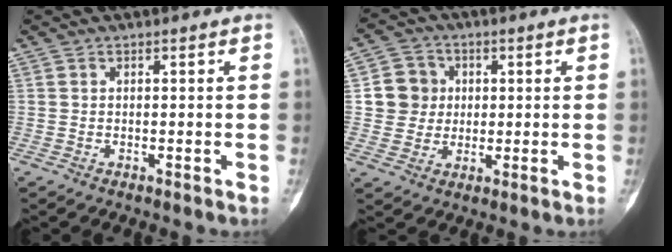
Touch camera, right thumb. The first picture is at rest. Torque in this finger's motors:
{"motor_torque": [0.14, 1.46, 0.29, -0.06, 0.02]}